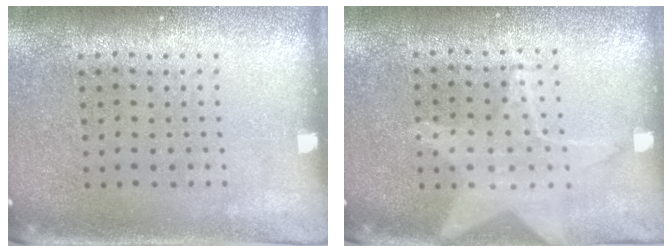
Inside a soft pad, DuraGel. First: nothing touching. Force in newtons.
{"total": 1.0, "press": 1.0, "slide": 0.2}